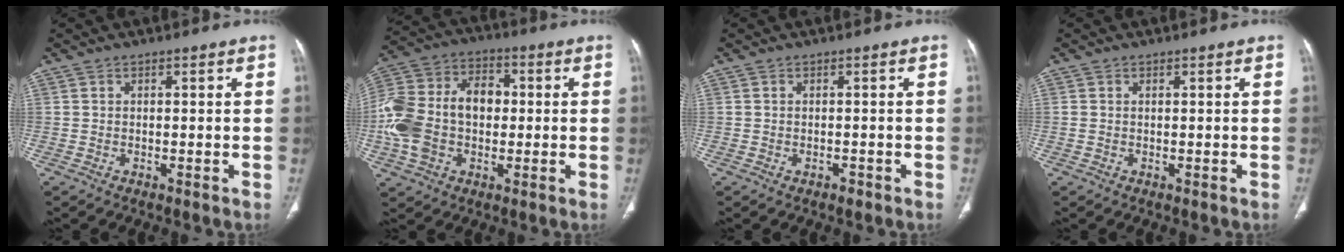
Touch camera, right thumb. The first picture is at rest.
{"total": 18.2, "force": [-0.6, 12.5, 13.3], "torque": [-0.268, 0.035, -0.014]}
{"total": 1.0, "force": [-0.6, 0.6, 0.5], "torque": [-0.009, 0.004, -0.005]}
{"total": 0.5, "force": [0.1, 0.3, 0.4], "torque": [-0.015, 0.007, 0.006]}